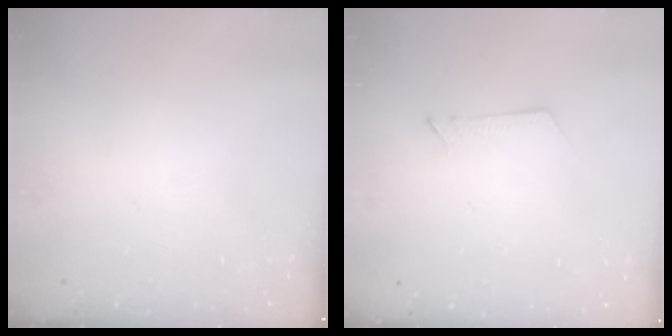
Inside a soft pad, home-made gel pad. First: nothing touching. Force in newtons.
{"total": 2.6, "press": 2.6, "slide": 0.3}